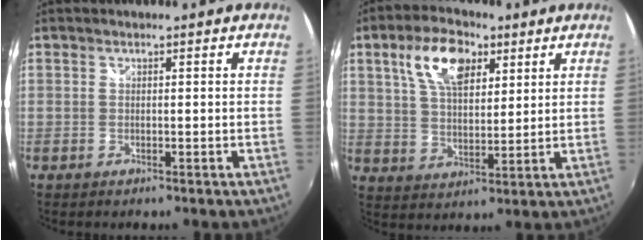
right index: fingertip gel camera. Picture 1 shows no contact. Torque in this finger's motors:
{"motor_torque": [0.48, 0.43, 0.58, 0.14]}